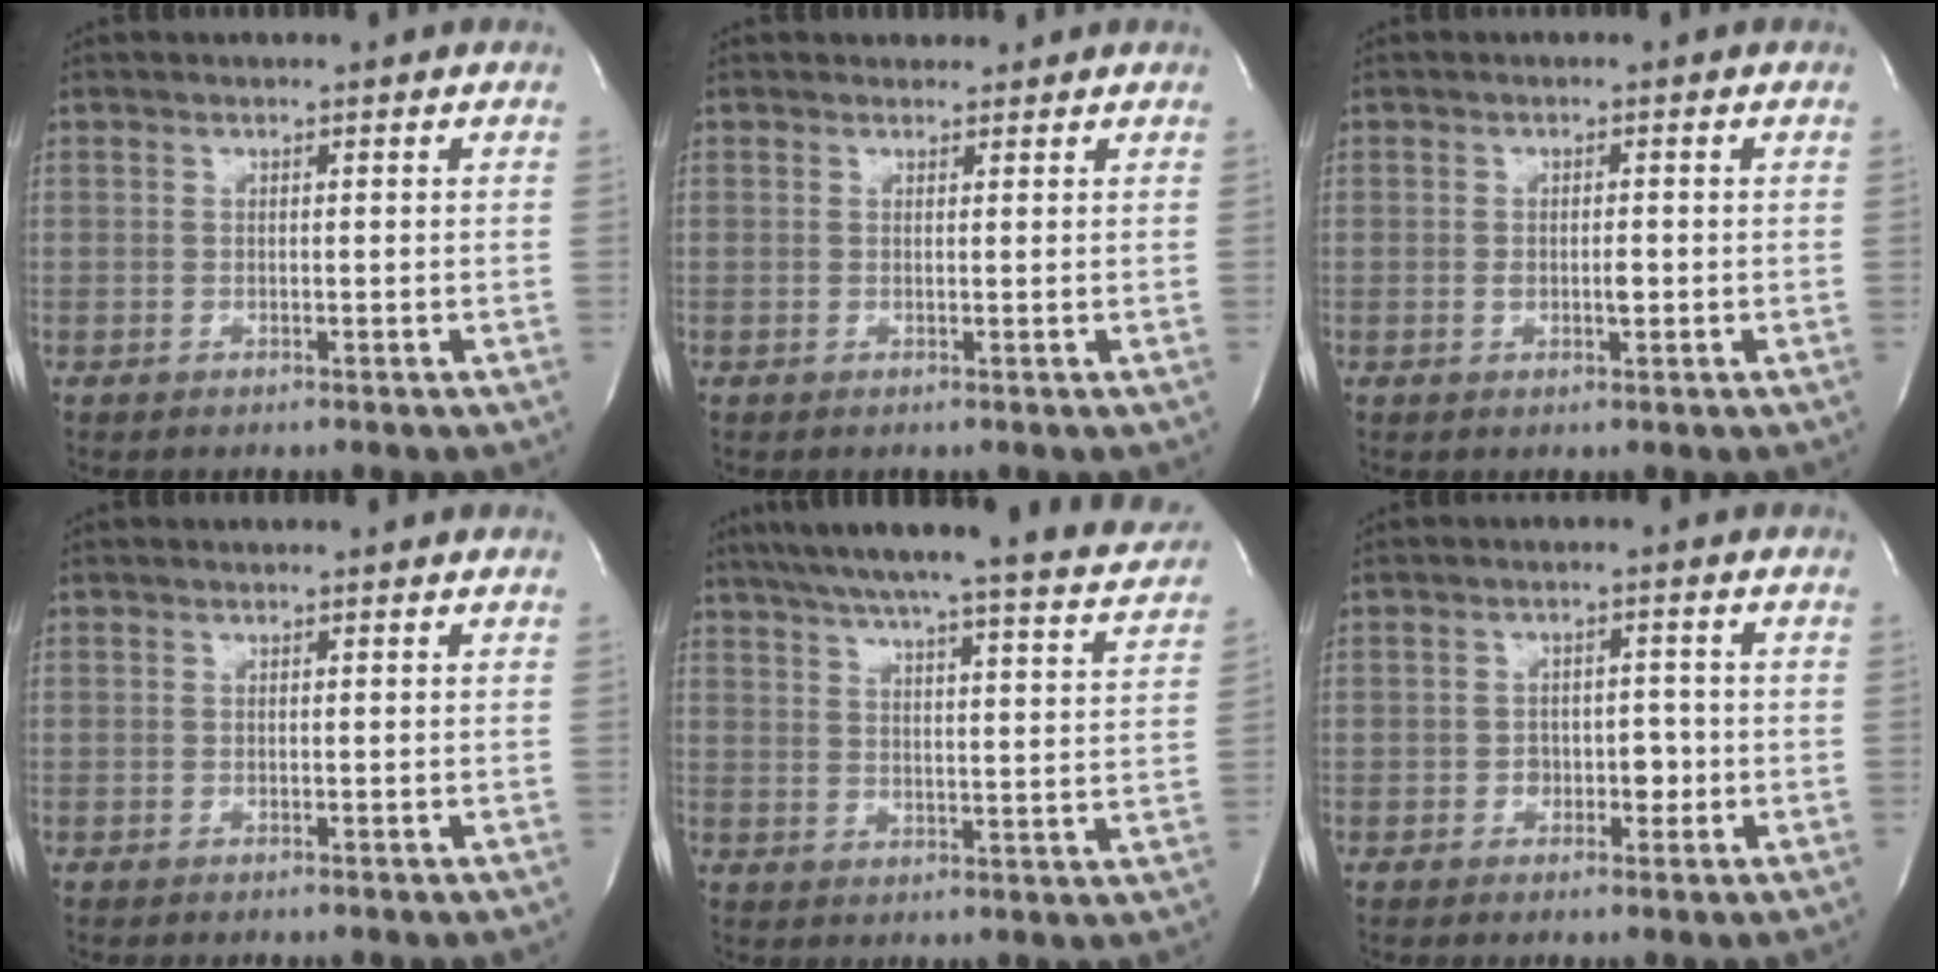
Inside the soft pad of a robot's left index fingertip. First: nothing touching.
{"total": 0.8, "force": [0.5, 0.6, -0.1], "torque": [0.002, 0.003, 0.002]}
{"total": 2.1, "force": [-0.7, 0.8, 1.8], "torque": [-0.034, -0.004, -0.009]}
{"total": 0.0}
{"total": 22.2, "force": [20.2, 1.2, 9.2], "torque": [-0.139, -0.044, 0.248]}
{"total": 3.6, "force": [-1.4, 2.3, 2.4], "torque": [-0.025, 0.006, -0.019]}